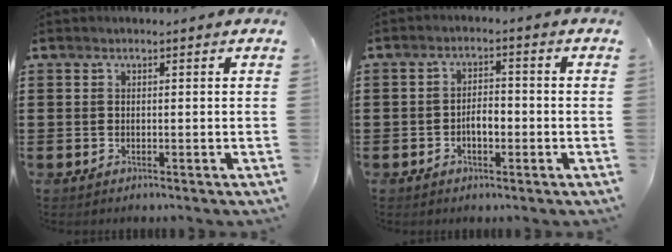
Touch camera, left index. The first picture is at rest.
{"total": 3.2, "force": [-1.1, 1.3, 2.7], "torque": [-0.050, 0.007, -0.021]}